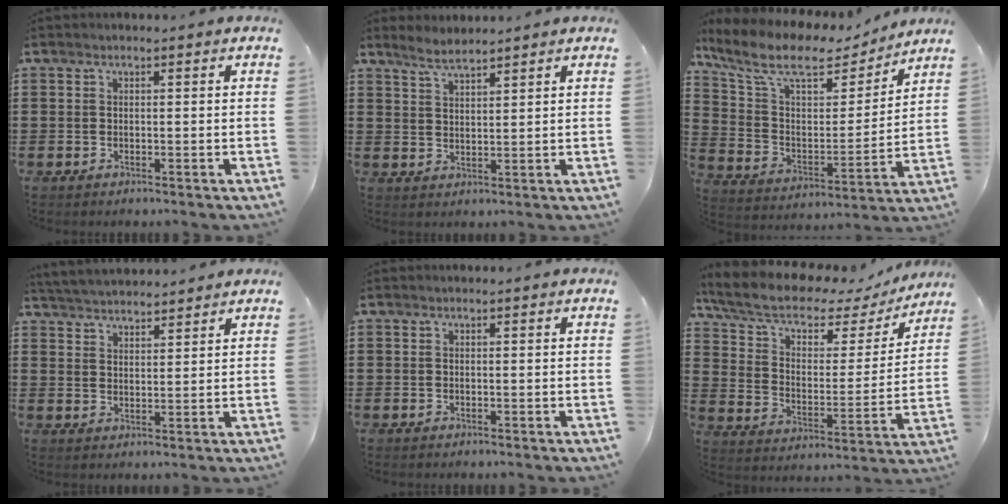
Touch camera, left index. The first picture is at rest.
{"total": 3.2, "force": [2.8, 0.4, 1.4], "torque": [-0.035, -0.001, 0.053]}
{"total": 10.7, "force": [8.3, 3.5, 5.9], "torque": [-0.151, -0.043, 0.141]}
{"total": 3.6, "force": [3.6, 0.1, 0.1], "torque": [-0.016, -0.013, 0.066]}
{"total": 0.0}
{"total": 8.7, "force": [6.5, 3.4, 4.6], "torque": [-0.116, -0.032, 0.112]}